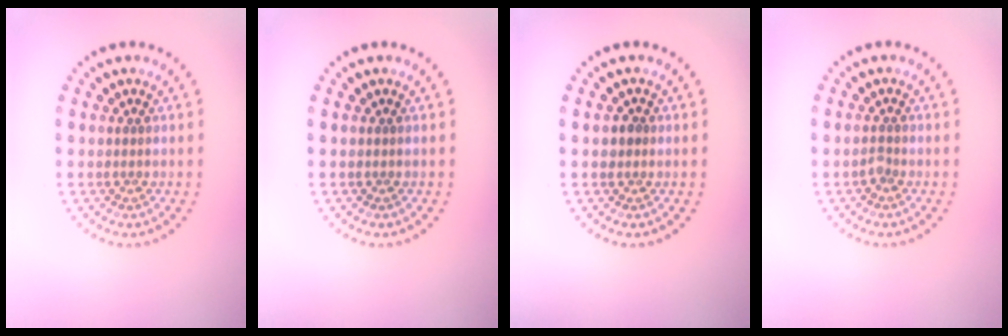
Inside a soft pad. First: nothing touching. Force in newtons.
{"total": 0.0}
{"total": 1.3, "press": 1.1, "slide": 0.6}
{"total": 0.8, "press": 0.6, "slide": 0.5}